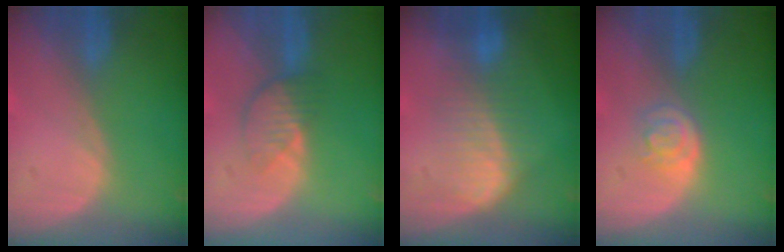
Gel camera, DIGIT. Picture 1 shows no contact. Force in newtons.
{"total": 4.0, "press": 3.6, "slide": 1.9}
{"total": 6.8, "press": 6.5, "slide": 2.3}
{"total": 3.2, "press": 3.2, "slide": 0.2}